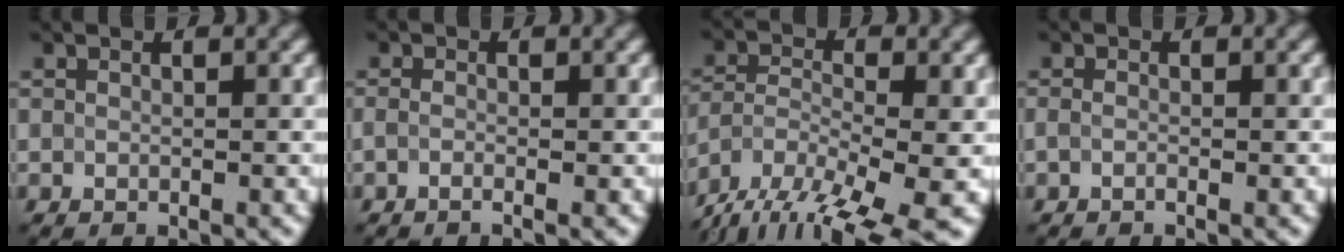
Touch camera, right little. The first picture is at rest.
{"total": 1.4, "force": [-0.9, 0.4, 1.0], "torque": [-0.007, -0.005, -0.018]}
{"total": 11.7, "force": [-9.6, 3.0, 6.0], "torque": [-0.118, -0.024, -0.154]}
{"total": 1.0, "force": [-0.8, 0.1, 0.6], "torque": [-0.006, -0.003, -0.010]}